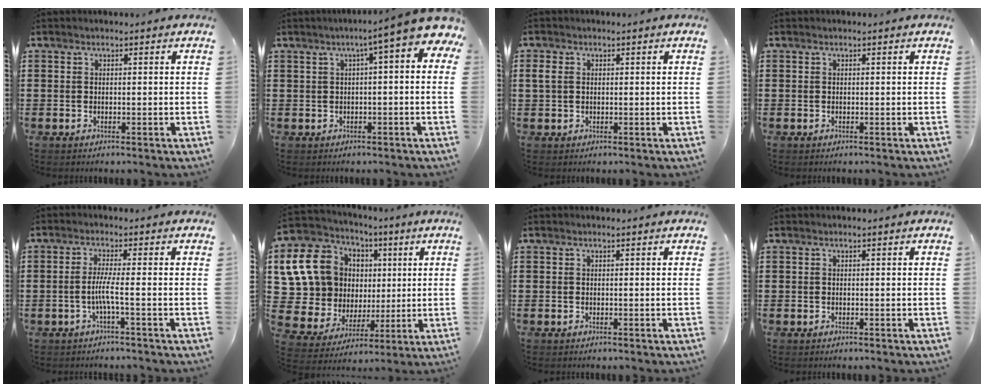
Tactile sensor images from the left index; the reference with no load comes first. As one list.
[{"total": 4.9, "force": [2.1, 0.4, 4.5], "torque": [-0.076, -0.013, 0.027]}, {"total": 1.9, "force": [0.2, 1.3, 1.3], "torque": [-0.036, 0.005, 0.001]}, {"total": 0.0}, {"total": 3.8, "force": [-1.1, -0.7, 3.6], "torque": [-0.073, -0.009, -0.028]}, {"total": 14.4, "force": [4.4, 12.2, 6.1], "torque": [-0.195, -0.017, 0.088]}, {"total": 0.0}, {"total": 0.0}]